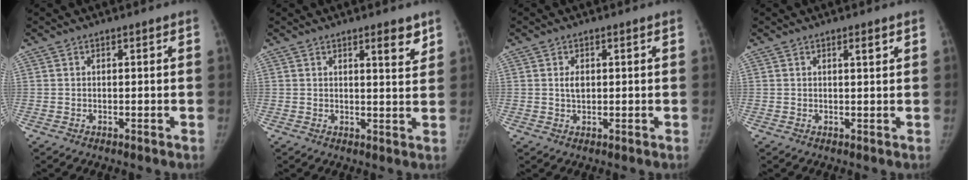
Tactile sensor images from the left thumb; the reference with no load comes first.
{"total": 4.3, "force": [2.9, 1.0, 3.1], "torque": [-0.034, -0.021, 0.039]}
{"total": 2.1, "force": [0.4, 1.3, 1.6], "torque": [-0.023, 0.000, 0.008]}
{"total": 1.5, "force": [0.9, 0.2, 1.2], "torque": [-0.017, -0.004, 0.014]}